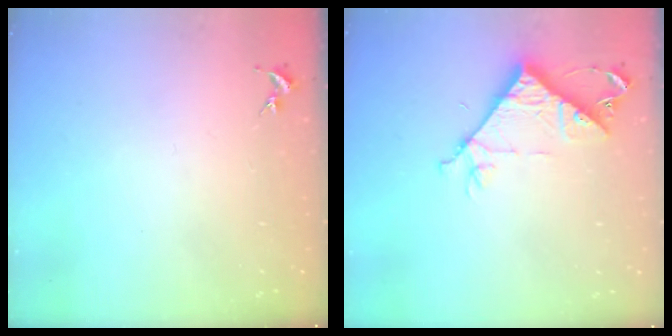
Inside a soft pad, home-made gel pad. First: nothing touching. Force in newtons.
{"total": 8.3, "press": 8.3, "slide": 0.8}